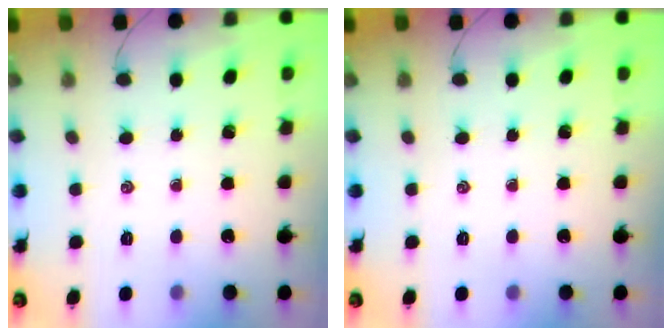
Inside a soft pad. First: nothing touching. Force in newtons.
{"total": 0.0}